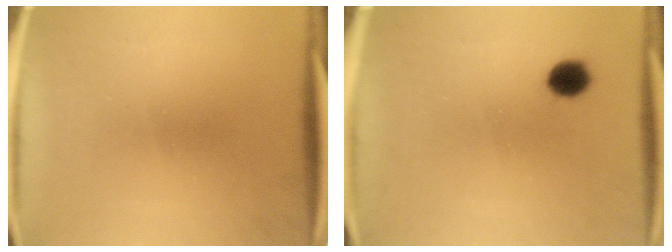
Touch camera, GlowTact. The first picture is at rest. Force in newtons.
{"total": 4.5}